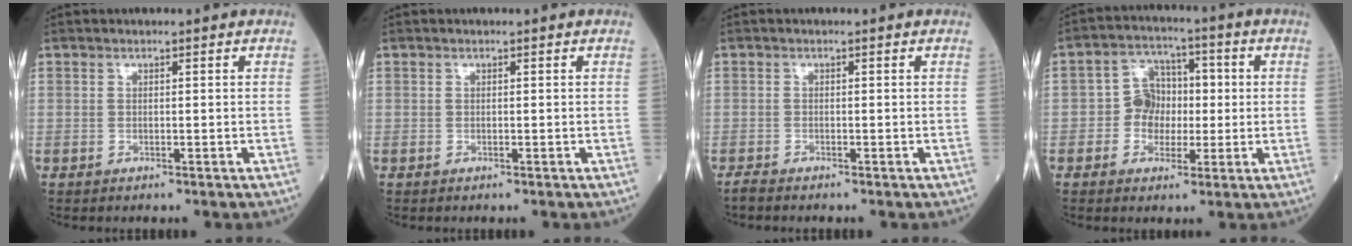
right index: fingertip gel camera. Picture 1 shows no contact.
{"total": 0.0}
{"total": 1.1, "force": [-1.1, 0.2, 0.2], "torque": [-0.009, -0.002, -0.024]}
{"total": 6.8, "force": [-0.6, 5.8, 3.6], "torque": [-0.059, 0.027, -0.012]}